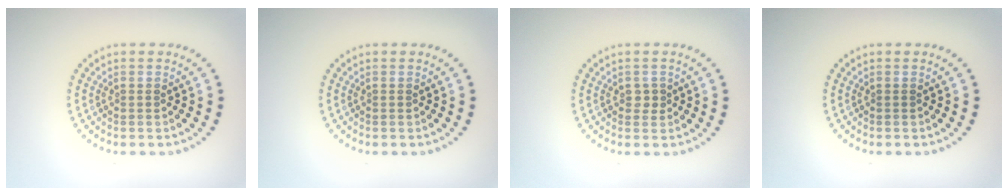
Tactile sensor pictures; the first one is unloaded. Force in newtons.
{"total": 0.0}
{"total": 0.9, "press": 0.9, "slide": 0.2}
{"total": 0.0}